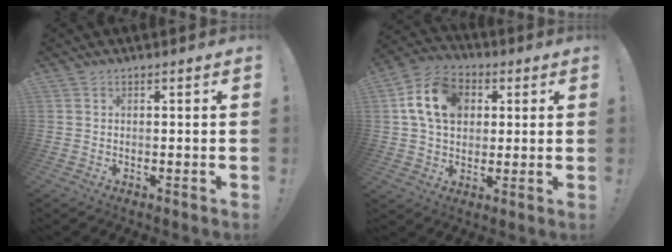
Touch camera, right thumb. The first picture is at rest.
{"total": 15.0, "force": [4.2, 11.1, 9.1], "torque": [-0.151, 0.003, 0.084]}